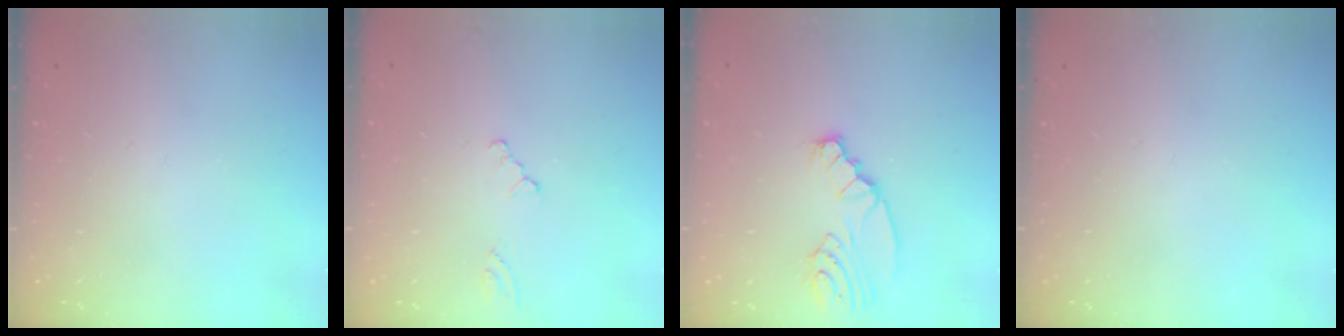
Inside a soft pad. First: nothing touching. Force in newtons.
{"total": 0.9, "press": 0.9, "slide": 0.2}
{"total": 3.7, "press": 3.7, "slide": 0.5}
{"total": 0.0}